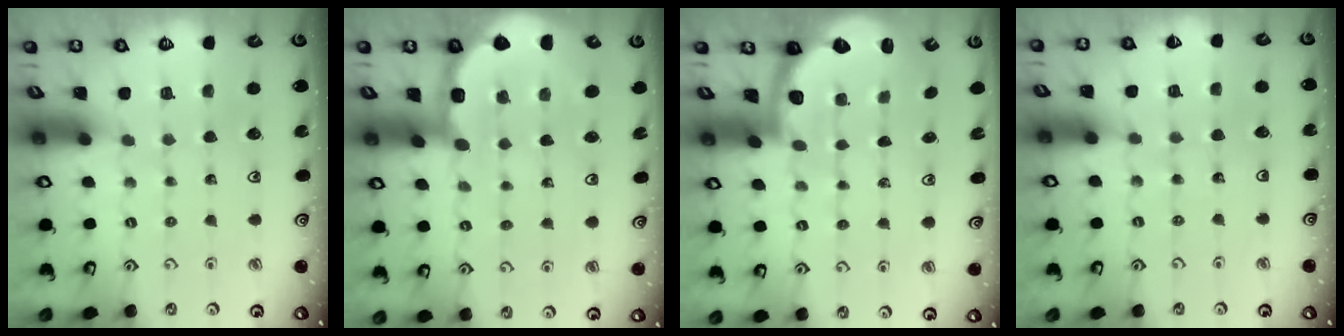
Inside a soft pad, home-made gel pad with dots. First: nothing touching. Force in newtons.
{"total": 6.4, "press": 5.9, "slide": 2.4}
{"total": 2.5, "press": 2.1, "slide": 1.4}
{"total": 2.6, "press": 2.6, "slide": 0.2}